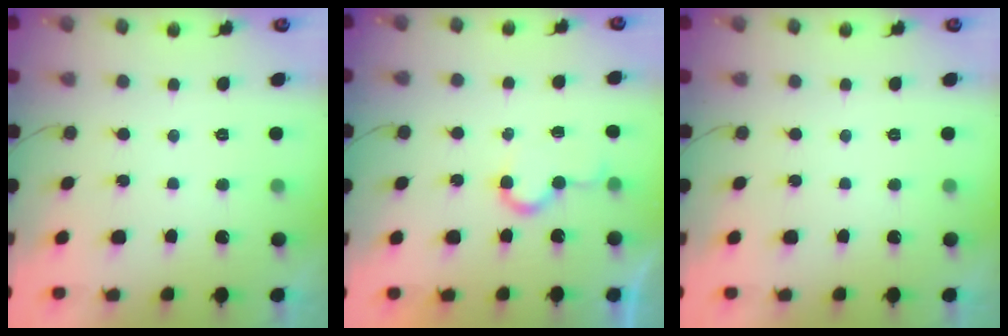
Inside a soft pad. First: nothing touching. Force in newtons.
{"total": 5.1, "press": 5.0, "slide": 0.5}
{"total": 0.0}